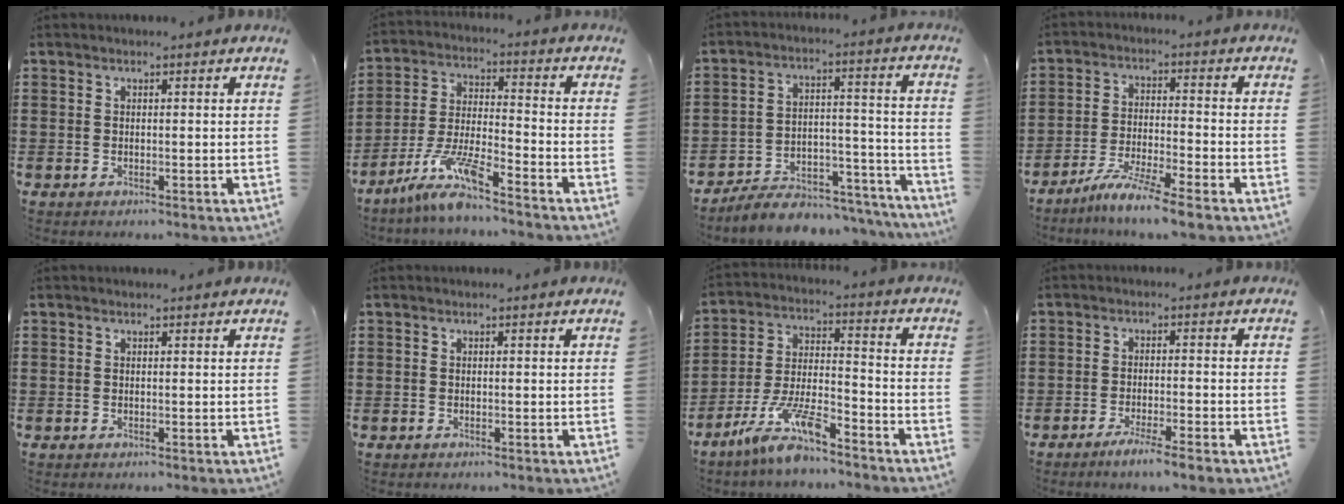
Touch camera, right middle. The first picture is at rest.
{"total": 8.5, "force": [-6.8, 0.6, 4.9], "torque": [-0.109, -0.009, -0.132]}
{"total": 6.6, "force": [-6.1, 1.8, 1.4], "torque": [-0.025, 0.018, -0.119]}
{"total": 6.6, "force": [-5.7, -0.4, 3.3], "torque": [-0.070, -0.014, -0.107]}
{"total": 0.0}
{"total": 0.0}
{"total": 10.0, "force": [-8.0, 1.5, 5.7], "torque": [-0.123, 0.005, -0.157]}
{"total": 3.4, "force": [-2.7, -0.1, 2.0], "torque": [-0.031, -0.001, -0.046]}